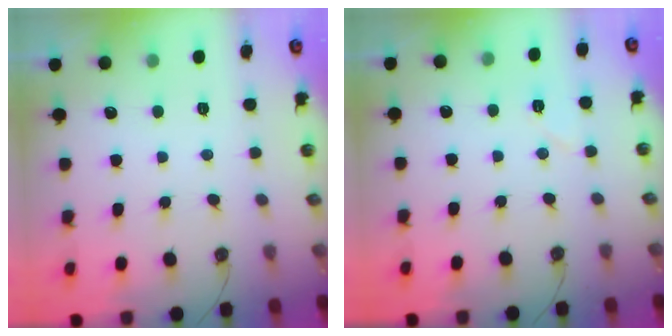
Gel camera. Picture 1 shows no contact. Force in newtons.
{"total": 5.2, "press": 5.1, "slide": 0.9}